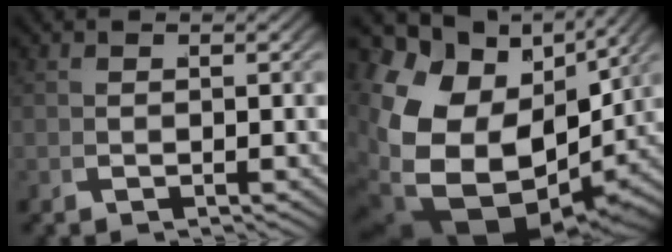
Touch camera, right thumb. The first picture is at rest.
{"total": 18.2, "force": [-1.0, 12.2, 13.5], "torque": [-0.298, -0.068, 0.027]}